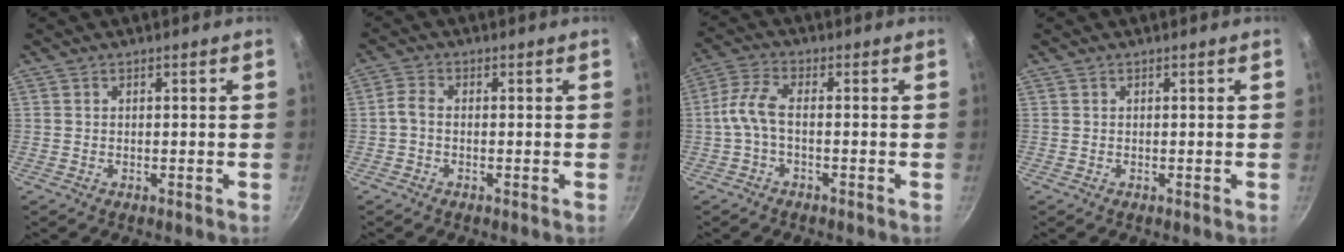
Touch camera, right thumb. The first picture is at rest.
{"total": 2.7, "force": [-0.6, 1.6, 2.1], "torque": [-0.045, 0.007, -0.018]}
{"total": 5.8, "force": [-0.9, 2.3, 5.3], "torque": [-0.127, 0.018, -0.025]}
{"total": 0.0}